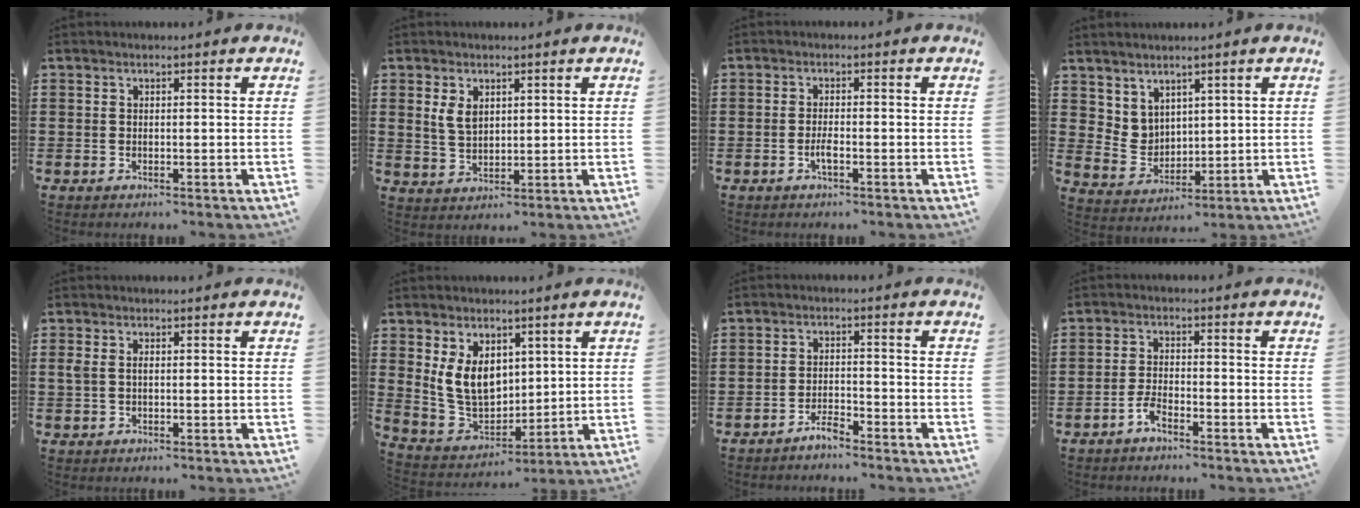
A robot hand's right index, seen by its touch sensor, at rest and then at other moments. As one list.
[{"total": 3.5, "force": [1.5, 2.3, 2.2], "torque": [-0.051, 0.008, 0.027]}, {"total": 2.2, "force": [-0.9, 0.5, 2.0], "torque": [-0.043, -0.002, -0.018]}, {"total": 4.5, "force": [3.4, 2.8, 0.4], "torque": [-0.027, -0.006, 0.066]}, {"total": 1.5, "force": [0.1, 0.8, 1.3], "torque": [-0.035, 0.002, -0.001]}, {"total": 8.6, "force": [2.7, 6.4, 5.2], "torque": [-0.137, 0.005, 0.052]}, {"total": 2.8, "force": [-2.7, 0.4, 0.8], "torque": [-0.021, 0.006, -0.053]}, {"total": 2.9, "force": [-2.2, 0.8, 1.6], "torque": [-0.038, 0.003, -0.045]}]